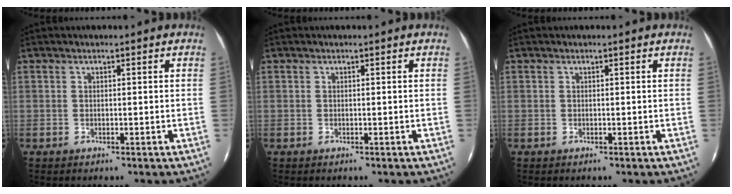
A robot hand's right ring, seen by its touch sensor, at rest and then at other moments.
{"total": 0.0}
{"total": 0.0}